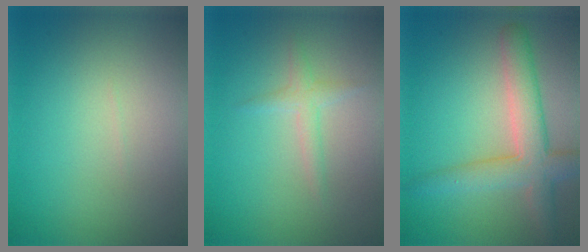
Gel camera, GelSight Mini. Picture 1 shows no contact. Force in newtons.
{"total": 1.5, "press": 1.5, "slide": 0.0}
{"total": 5.0, "press": 5.0, "slide": 0.3}